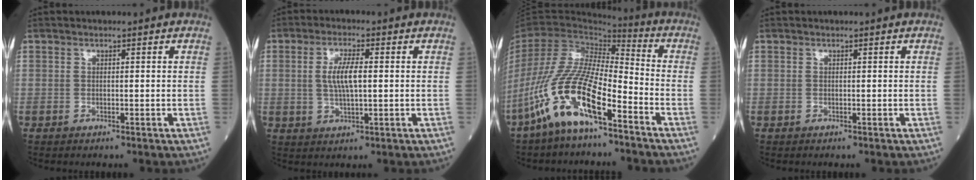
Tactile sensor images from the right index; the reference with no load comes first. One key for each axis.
{"total": 5.4, "fx": 0.5, "fy": 1.2, "fz": 5.3, "tx": -0.105, "ty": 0.005, "tz": 0.010}
{"total": 15.3, "fx": -8.8, "fy": 3.4, "fz": 12.0, "tx": -0.253, "ty": -0.012, "tz": -0.168}
{"total": 0.0}